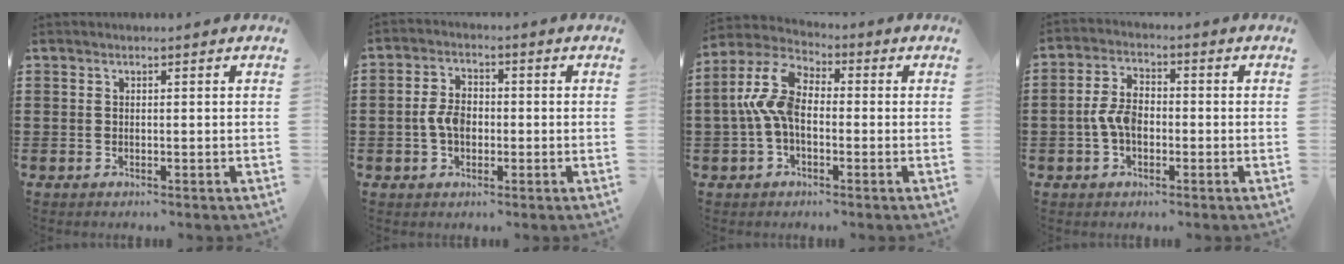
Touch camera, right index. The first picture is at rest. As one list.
[{"total": 4.1, "force": [-0.6, 2.8, 3.0], "torque": [-0.072, 0.004, -0.016]}, {"total": 7.9, "force": [-0.3, 4.8, 6.2], "torque": [-0.166, 0.000, -0.016]}, {"total": 5.0, "force": [-1.1, 3.0, 3.9], "torque": [-0.097, -0.001, -0.027]}]